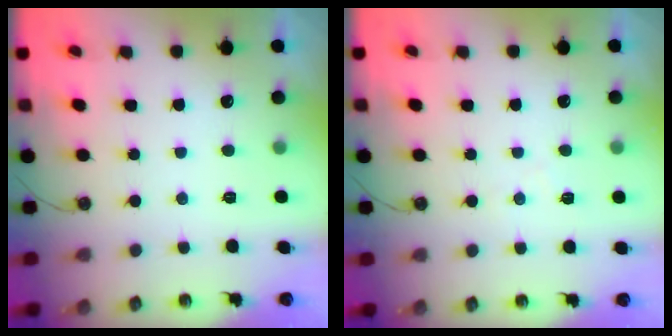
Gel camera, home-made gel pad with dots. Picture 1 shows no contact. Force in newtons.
{"total": 4.7, "press": 4.7, "slide": 0.7}